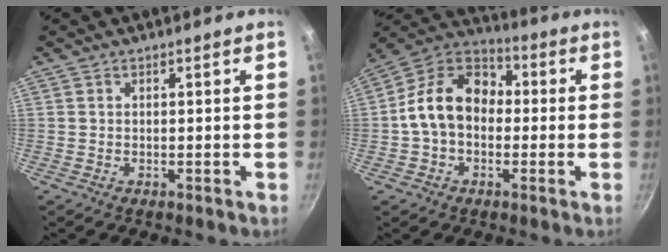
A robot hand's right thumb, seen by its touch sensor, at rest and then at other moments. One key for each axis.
{"total": 13.8, "fx": -0.4, "fy": 10.2, "fz": 9.2, "tx": -0.123, "ty": 0.041, "tz": -0.030}